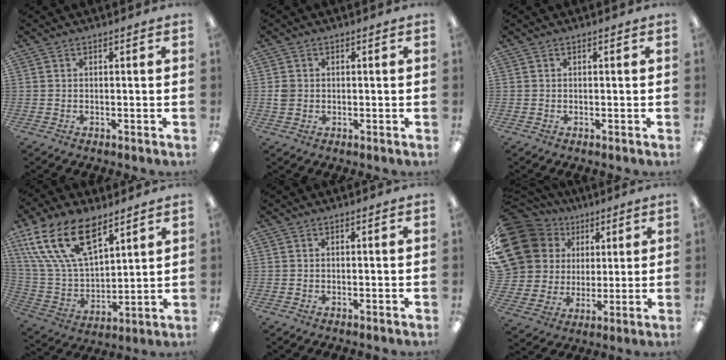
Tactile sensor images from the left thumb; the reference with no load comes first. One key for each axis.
{"total": 2.3, "fx": -0.1, "fy": 2.1, "fz": 1.0, "tx": -0.012, "ty": 0.001, "tz": -0.004}
{"total": 0.0}
{"total": 20.2, "fx": 11.4, "fy": 10.7, "fz": 12.8, "tx": -0.282, "ty": -0.050, "tz": 0.207}
{"total": 0.0}
{"total": 18.1, "fx": 7.4, "fy": 14.8, "fz": 7.3, "tx": -0.168, "ty": -0.024, "tz": 0.157}